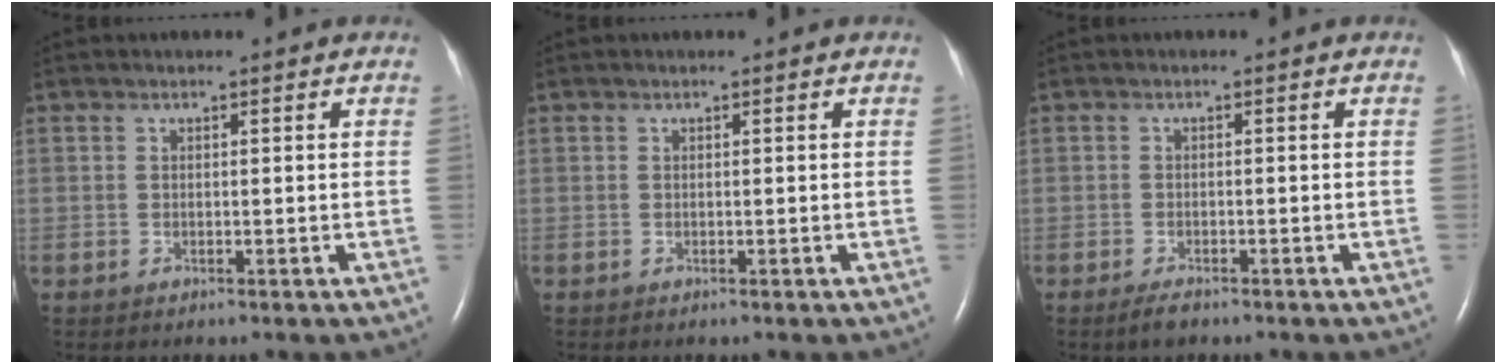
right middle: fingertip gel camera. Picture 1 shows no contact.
{"total": 0.0}
{"total": 1.9, "force": [-1.5, 0.5, 1.0], "torque": [-0.030, -0.005, -0.024]}